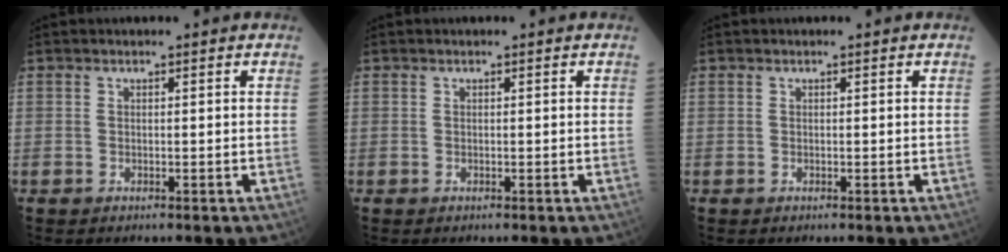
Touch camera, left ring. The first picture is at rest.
{"total": 0.0}
{"total": 0.0}